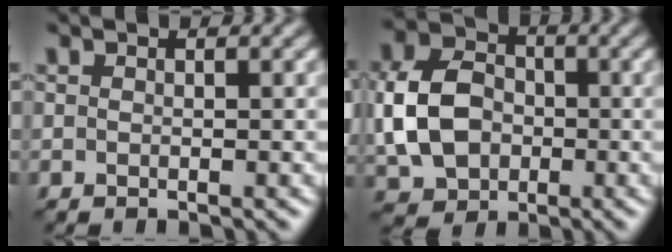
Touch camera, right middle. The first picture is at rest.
{"total": 7.4, "force": [-0.6, 5.7, 4.6], "torque": [-0.103, 0.009, -0.022]}